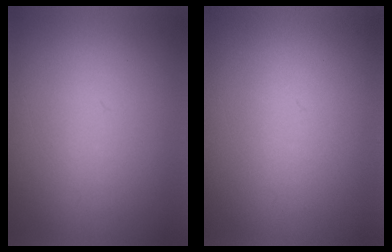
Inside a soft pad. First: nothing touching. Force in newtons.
{"total": 1.2}